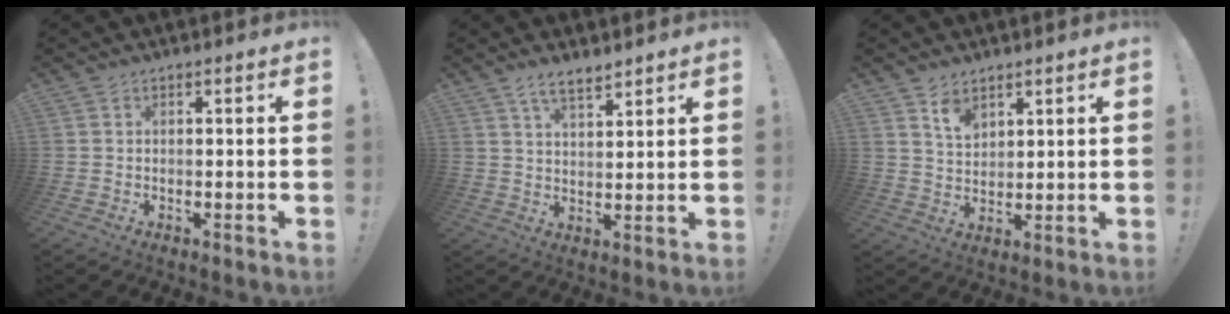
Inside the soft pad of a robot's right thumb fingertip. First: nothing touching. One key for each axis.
{"total": 5.9, "fx": 4.8, "fy": 1.9, "fz": 2.9, "tx": -0.053, "ty": -0.026, "tz": 0.088}
{"total": 6.2, "fx": 4.4, "fy": 3.6, "fz": 2.3, "tx": -0.033, "ty": -0.027, "tz": 0.082}